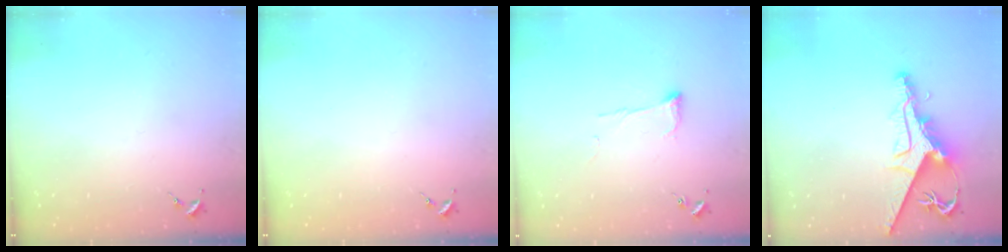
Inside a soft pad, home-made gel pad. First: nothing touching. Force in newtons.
{"total": 0.0}
{"total": 5.9, "press": 5.8, "slide": 0.6}
{"total": 10.3, "press": 10.2, "slide": 1.1}